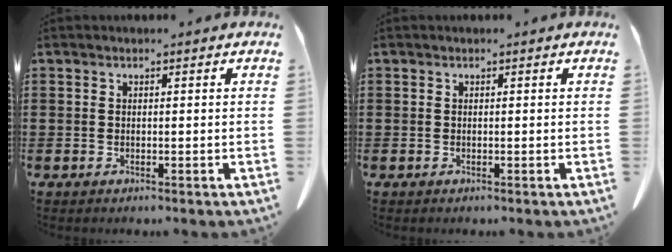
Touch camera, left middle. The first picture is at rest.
{"total": 0.0}